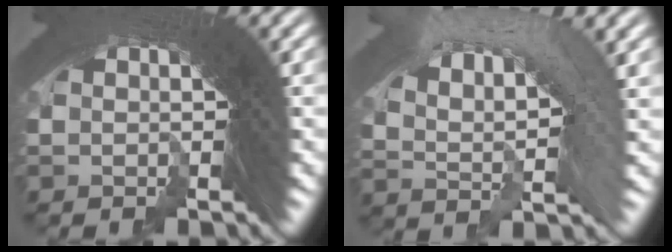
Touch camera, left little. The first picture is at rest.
{"total": 5.6, "force": [-0.8, 4.2, 3.6], "torque": [-0.061, 0.002, -0.019]}